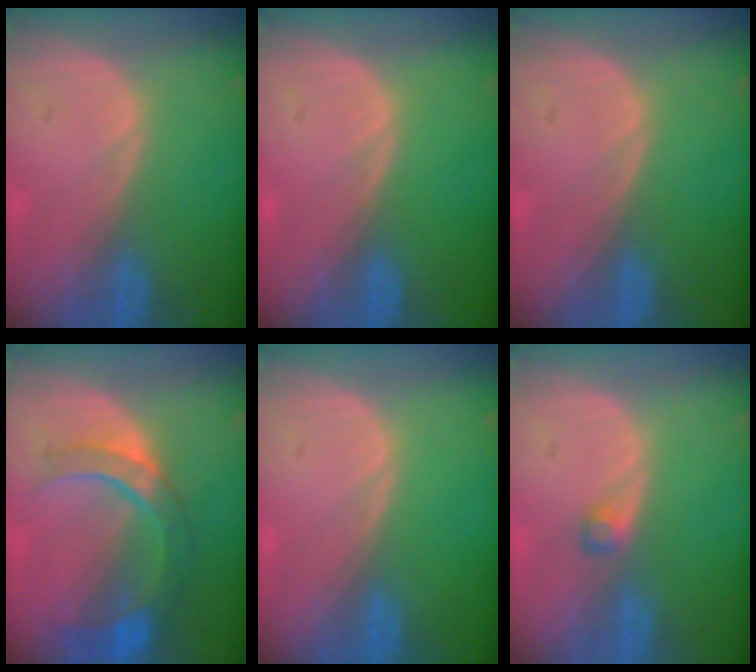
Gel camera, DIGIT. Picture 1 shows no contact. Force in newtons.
{"total": 0.0}
{"total": 0.0}
{"total": 8.9, "press": 7.8, "slide": 4.1}
{"total": 0.0}
{"total": 1.5, "press": 1.4, "slide": 0.2}